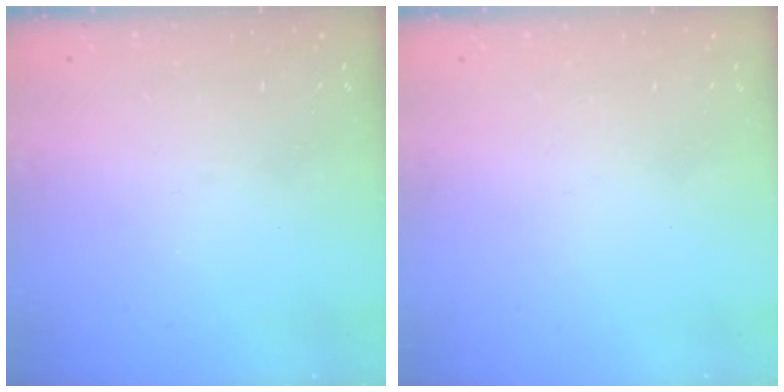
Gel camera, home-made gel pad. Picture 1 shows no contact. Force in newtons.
{"total": 1.5, "press": 1.5, "slide": 0.1}